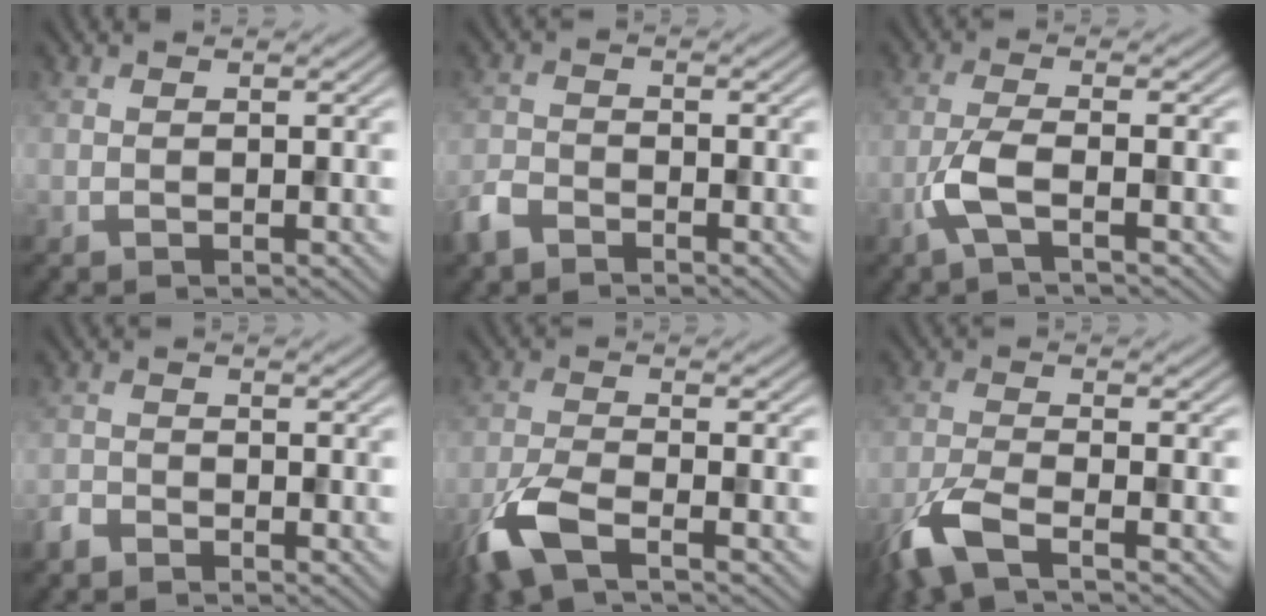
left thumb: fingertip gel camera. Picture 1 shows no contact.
{"total": 3.4, "force": [-2.7, 1.6, 1.3], "torque": [-0.029, -0.006, -0.068]}
{"total": 4.3, "force": [-1.9, 0.8, 3.8], "torque": [-0.083, 0.003, -0.051]}
{"total": 1.9, "force": [-1.7, 0.8, 0.5], "torque": [-0.010, -0.002, -0.041]}
{"total": 6.7, "force": [-4.0, 1.9, 5.1], "torque": [-0.116, -0.009, -0.096]}
{"total": 6.1, "force": [-3.8, 1.4, 4.6], "torque": [-0.100, -0.009, -0.092]}